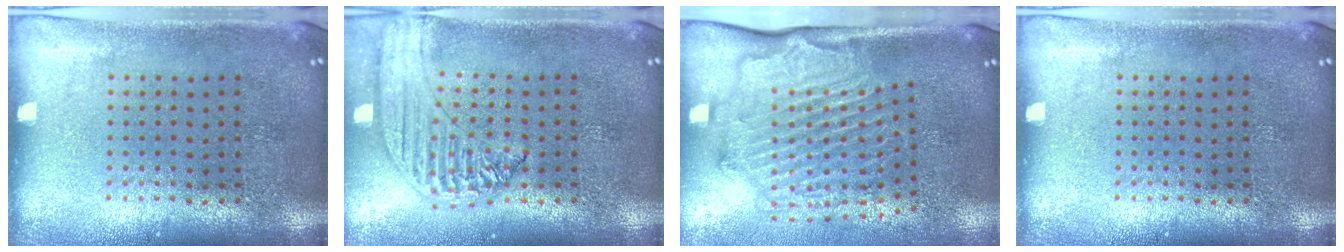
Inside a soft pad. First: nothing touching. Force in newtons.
{"total": 1.5, "press": 1.4, "slide": 0.3}
{"total": 2.1, "press": 2.1, "slide": 0.5}
{"total": 0.0}